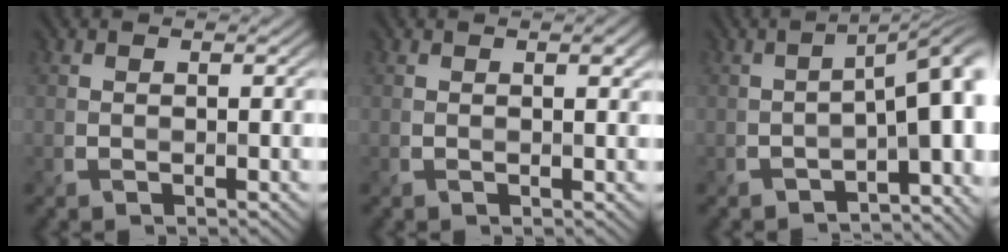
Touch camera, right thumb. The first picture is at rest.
{"total": 1.5, "force": [0.6, 0.6, 1.2], "torque": [-0.015, 0.001, 0.008]}
{"total": 9.2, "force": [-4.1, 3.1, 7.6], "torque": [-0.090, -0.008, -0.056]}